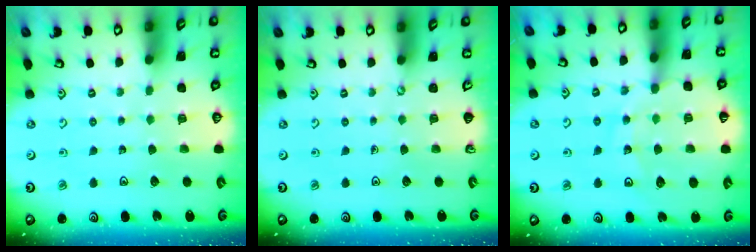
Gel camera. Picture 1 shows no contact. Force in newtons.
{"total": 0.0}
{"total": 12.9, "press": 12.4, "slide": 3.4}